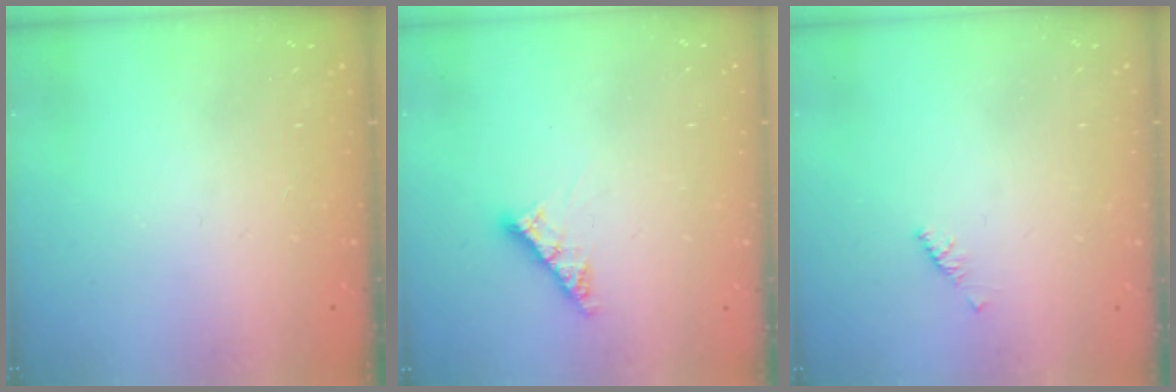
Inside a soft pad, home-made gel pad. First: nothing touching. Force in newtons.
{"total": 6.9, "press": 6.8, "slide": 0.7}
{"total": 2.1, "press": 2.0, "slide": 0.6}